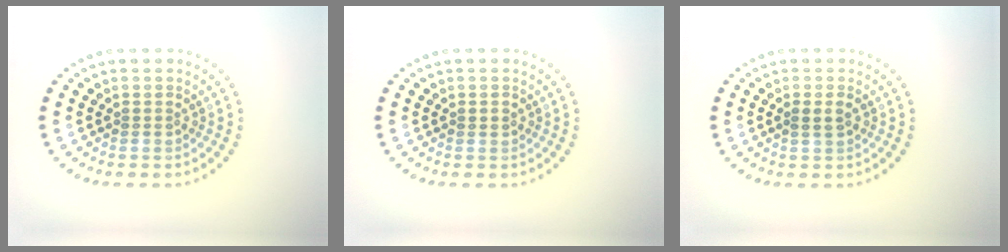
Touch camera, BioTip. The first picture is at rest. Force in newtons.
{"total": 0.9, "press": 0.9, "slide": 0.1}
{"total": 1.3, "press": 1.2, "slide": 0.5}